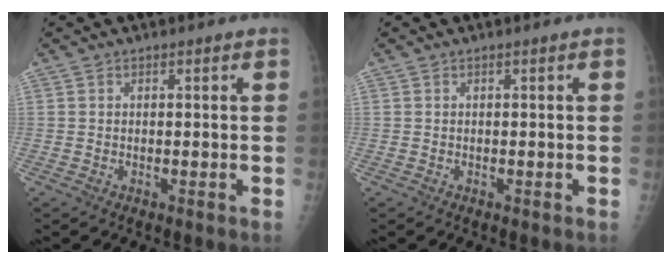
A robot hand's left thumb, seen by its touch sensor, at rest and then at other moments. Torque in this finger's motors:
{"motor_torque": [0.06, 0.06, 0.03, -0.03, 0.00]}